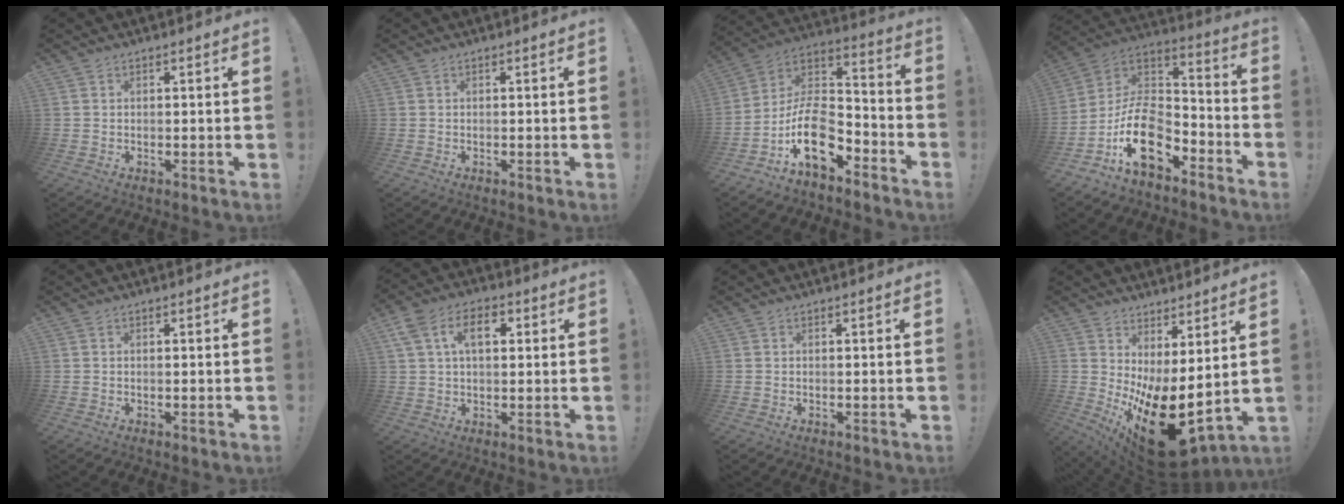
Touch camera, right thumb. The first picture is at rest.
{"total": 0.0}
{"total": 17.2, "force": [-8.0, 10.2, 11.3], "torque": [-0.198, 0.049, -0.128]}
{"total": 18.8, "force": [-8.6, 11.8, 11.7], "torque": [-0.205, 0.050, -0.140]}
{"total": 0.0}
{"total": 9.8, "force": [2.8, 6.0, 7.3], "torque": [-0.126, 0.011, 0.050]}
{"total": 0.0}
{"total": 17.6, "force": [-5.5, 7.0, 15.1], "torque": [-0.219, 0.008, -0.068]}